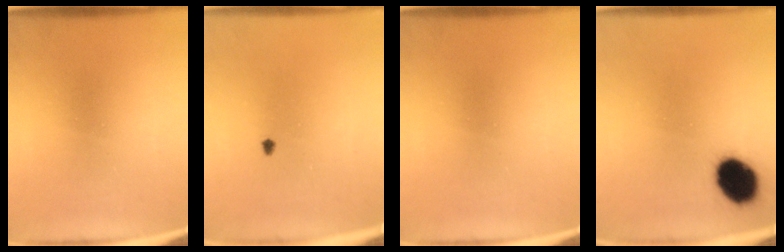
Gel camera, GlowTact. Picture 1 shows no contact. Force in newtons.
{"total": 0.7}
{"total": 0.0}
{"total": 10.1}